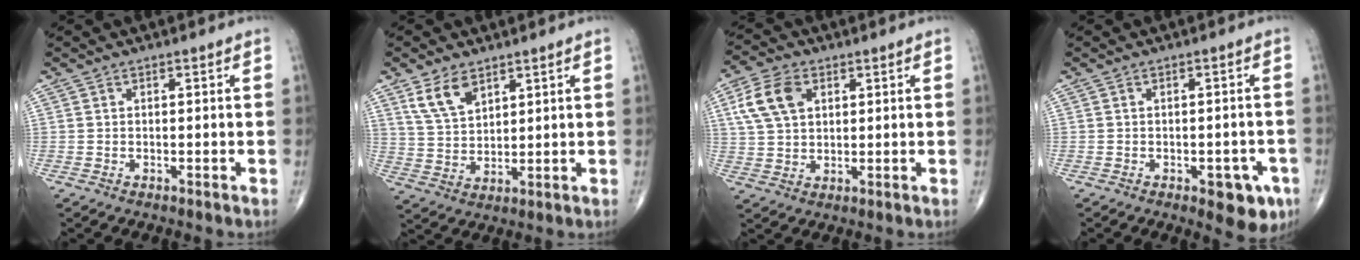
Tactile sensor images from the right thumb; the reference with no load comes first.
{"total": 7.1, "force": [4.4, 3.8, 4.1], "torque": [-0.068, -0.021, 0.095]}
{"total": 9.1, "force": [3.1, 5.9, 6.2], "torque": [-0.117, 0.003, 0.059]}
{"total": 7.0, "force": [-3.1, 3.2, 5.4], "torque": [-0.043, 0.007, -0.032]}